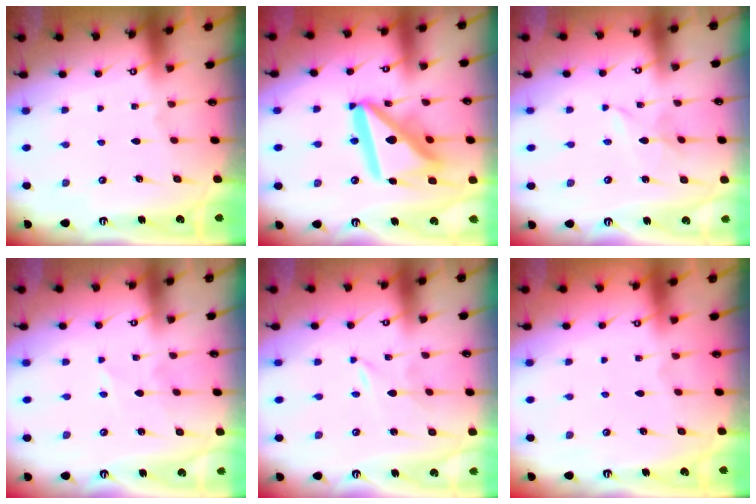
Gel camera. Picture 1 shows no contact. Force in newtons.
{"total": 19.3, "press": 19.2, "slide": 2.3}
{"total": 1.9, "press": 1.9, "slide": 0.3}
{"total": 2.2, "press": 2.1, "slide": 0.3}
{"total": 0.0}
{"total": 0.6, "press": 0.6, "slide": 0.1}